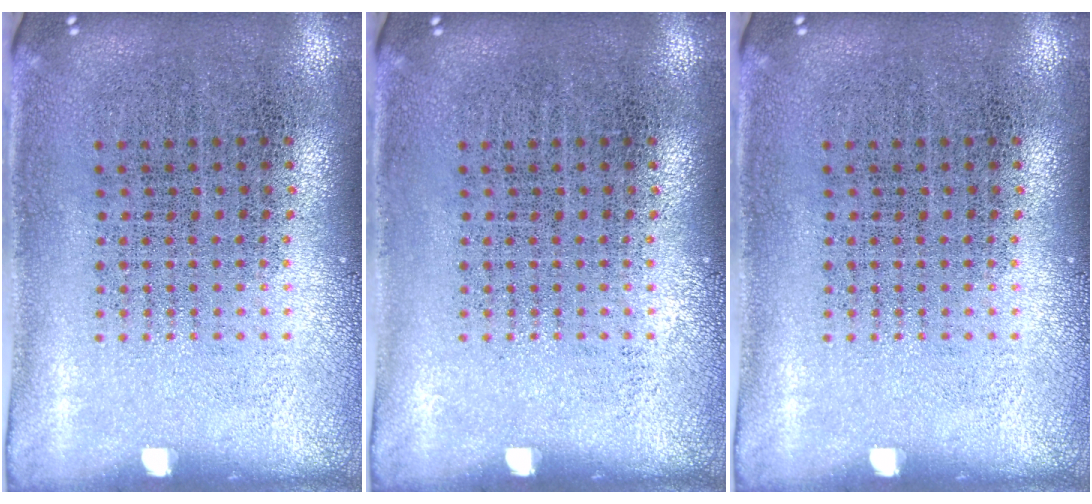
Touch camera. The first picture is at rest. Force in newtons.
{"total": 0.0}
{"total": 0.0}